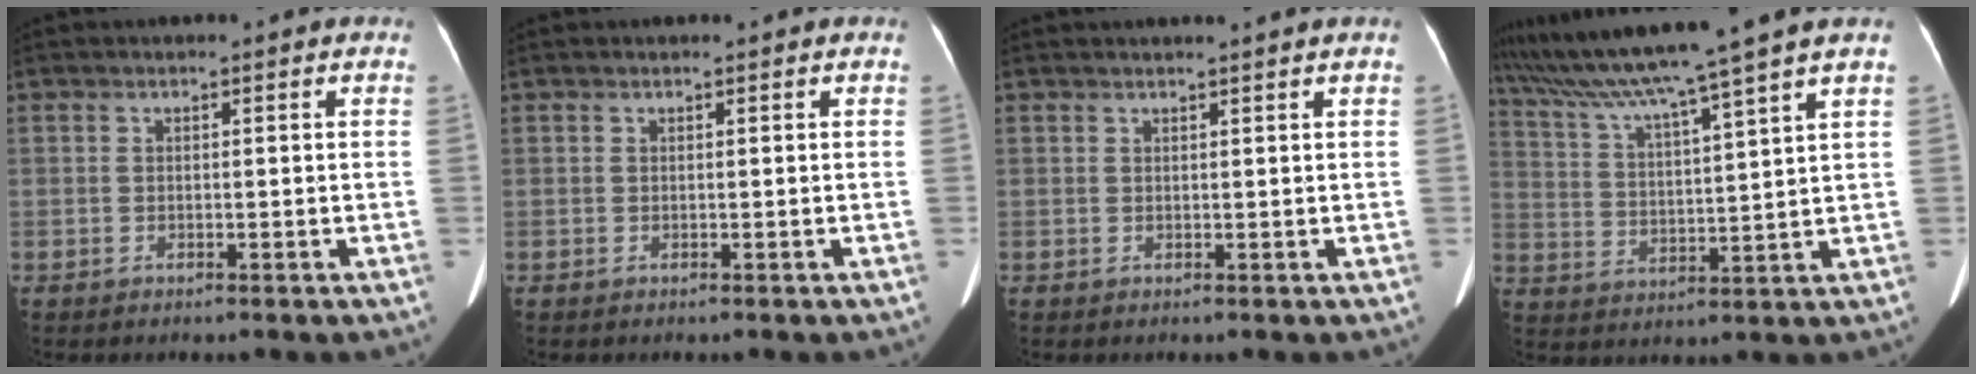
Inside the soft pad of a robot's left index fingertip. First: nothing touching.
{"total": 0.0}
{"total": 2.4, "force": [2.1, -0.6, 0.8], "torque": [-0.012, 0.006, 0.026]}
{"total": 13.9, "force": [11.6, -2.9, 7.2], "torque": [-0.129, -0.004, 0.192]}